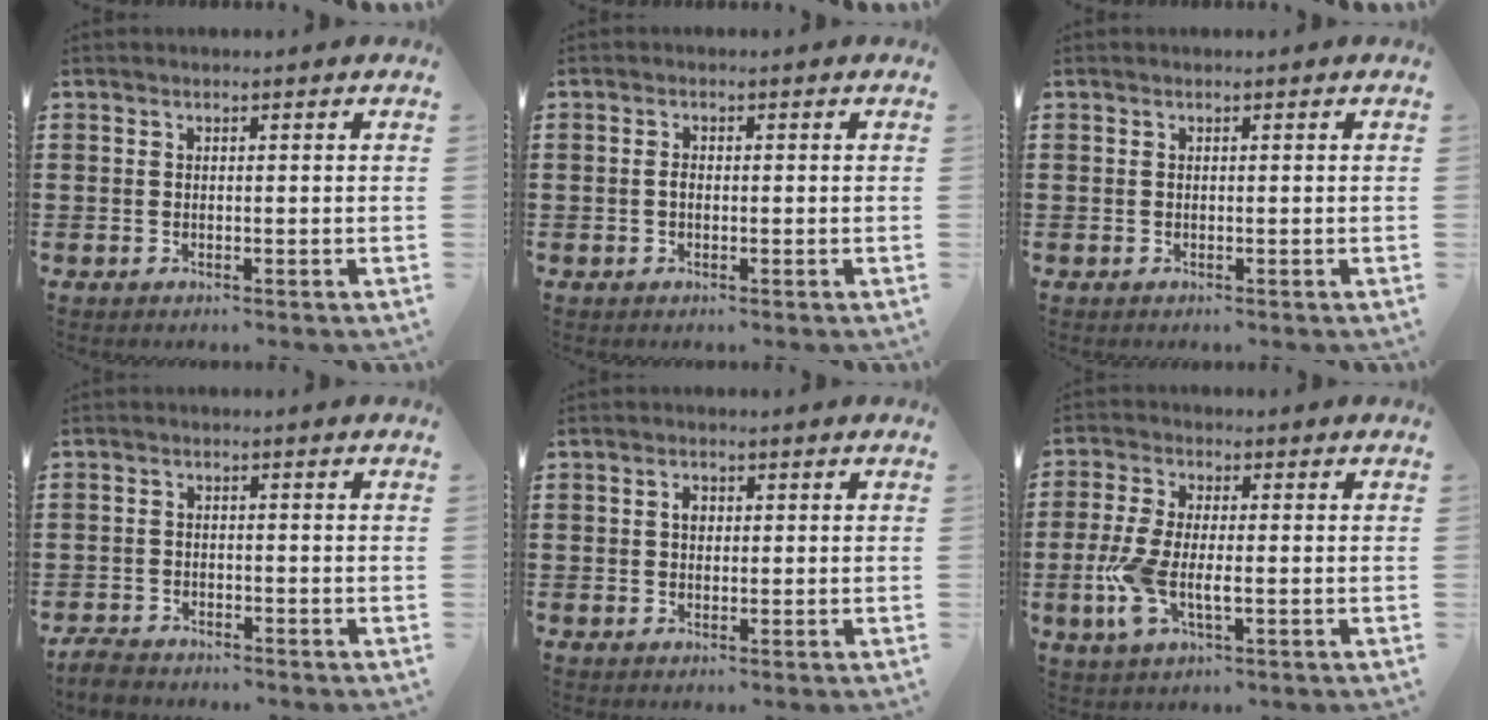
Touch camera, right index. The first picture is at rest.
{"total": 1.2, "force": [-0.2, 0.6, 1.1], "torque": [-0.022, -0.001, -0.003]}
{"total": 0.0}
{"total": 2.6, "force": [-2.5, 0.4, 0.5], "torque": [-0.020, -0.002, -0.054]}
{"total": 1.4, "force": [0.3, 0.9, 1.1], "torque": [-0.023, 0.005, 0.005]}
{"total": 6.9, "force": [-1.8, 2.8, 6.1], "torque": [-0.152, -0.013, -0.039]}